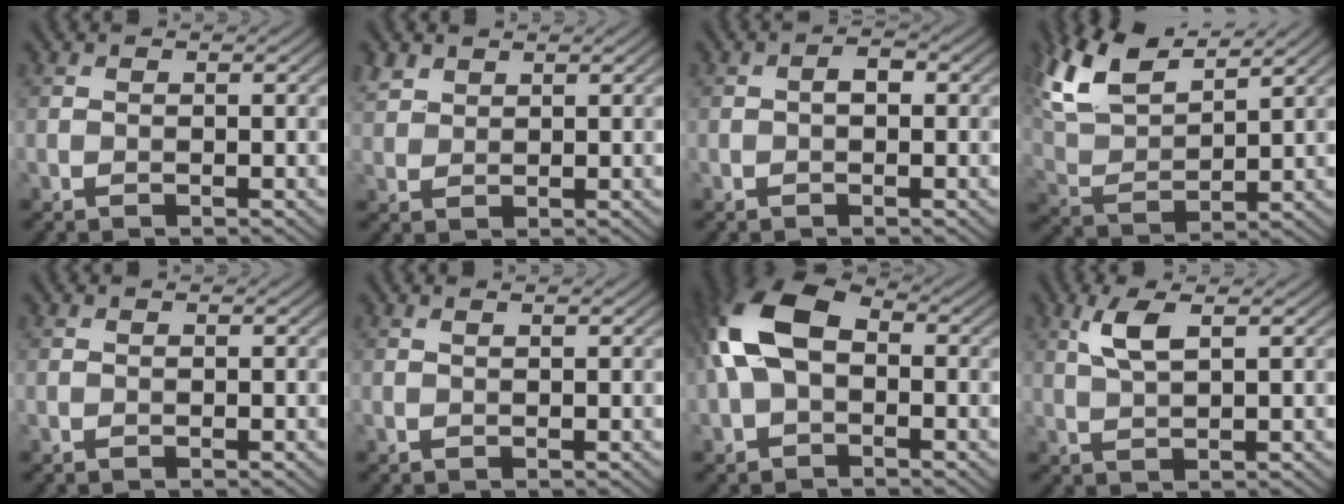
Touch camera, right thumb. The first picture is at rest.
{"total": 2.7, "force": [2.0, 1.6, 1.0], "torque": [-0.027, 0.006, 0.046]}
{"total": 1.4, "force": [-0.1, 0.8, 1.2], "torque": [-0.018, 0.006, -0.005]}
{"total": 11.4, "force": [7.7, 4.3, 7.3], "torque": [-0.188, 0.019, 0.155]}
{"total": 0.0}
{"total": 0.5, "force": [0.3, 0.0, 0.4], "torque": [-0.012, 0.003, 0.005]}
{"total": 10.0, "force": [0.1, 6.0, 8.0], "torque": [-0.196, 0.023, -0.014]}
{"total": 3.8, "force": [1.6, 1.0, 3.3], "torque": [-0.078, 0.003, 0.034]}